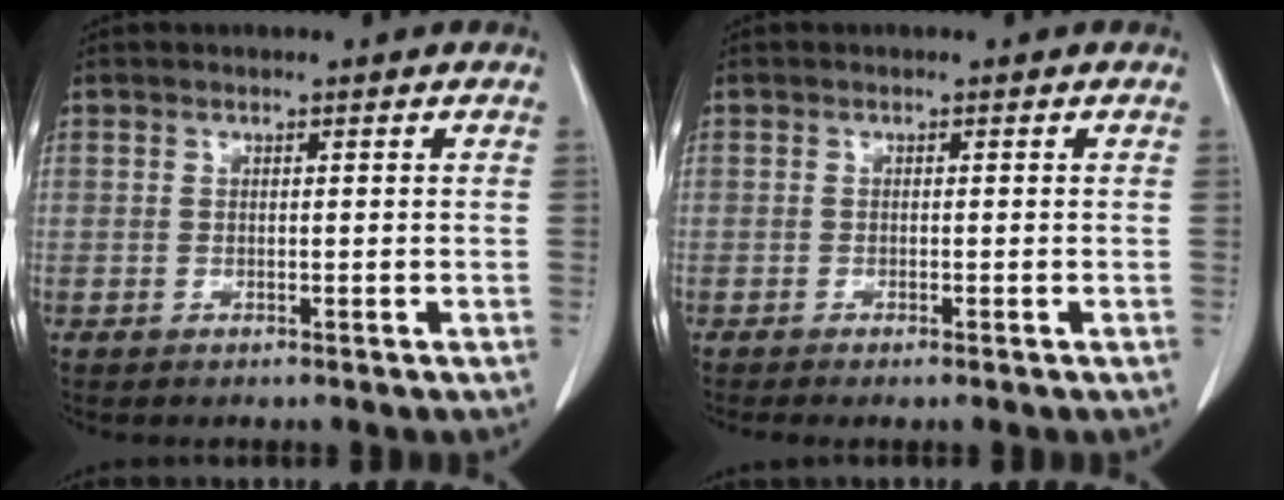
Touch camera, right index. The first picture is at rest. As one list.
[{"total": 1.3, "force": [-0.9, 0.0, 0.8], "torque": [-0.015, -0.003, -0.014]}]